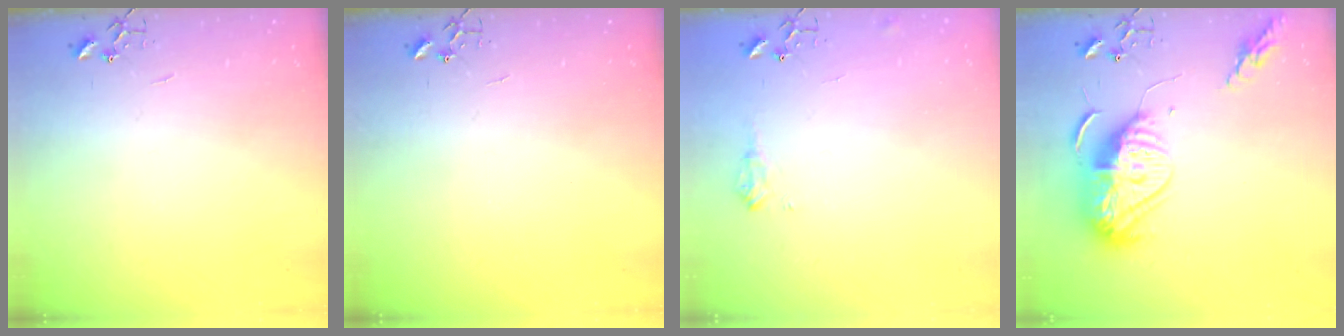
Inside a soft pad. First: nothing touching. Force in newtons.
{"total": 0.0}
{"total": 7.4, "press": 7.4, "slide": 0.5}
{"total": 16.9, "press": 16.8, "slide": 1.4}